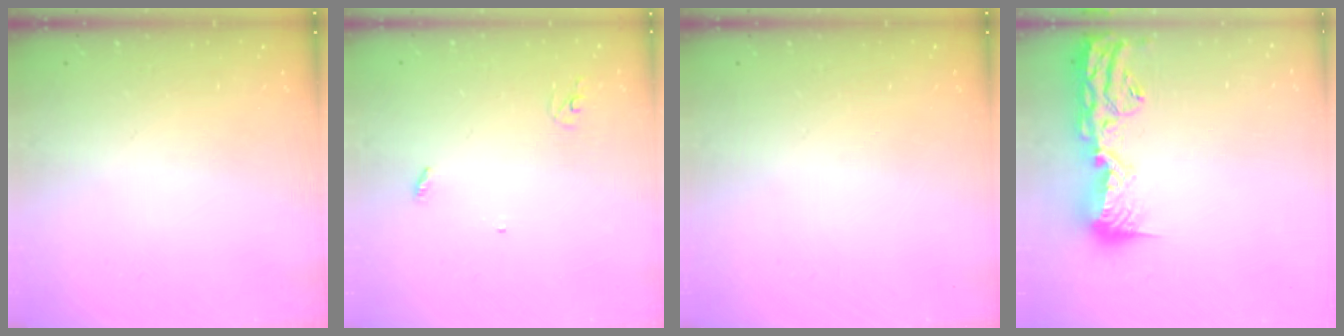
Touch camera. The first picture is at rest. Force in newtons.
{"total": 3.0, "press": 2.9, "slide": 0.2}
{"total": 0.0}
{"total": 16.3, "press": 15.9, "slide": 3.5}